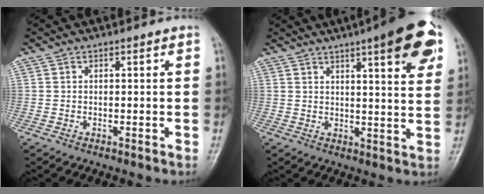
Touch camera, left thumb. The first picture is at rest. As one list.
[{"total": 13.4, "force": [7.0, 2.8, 11.1], "torque": [-0.126, -0.022, 0.088]}]